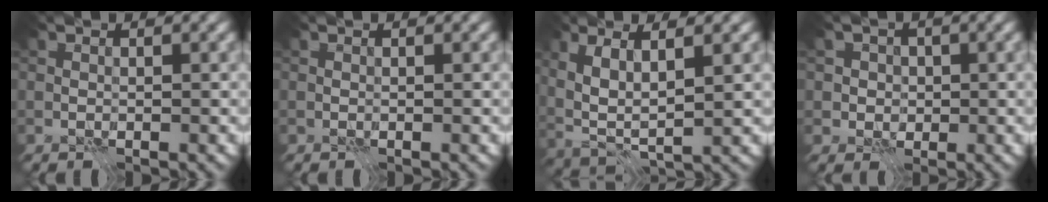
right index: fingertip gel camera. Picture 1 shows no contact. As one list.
[{"total": 0.0}, {"total": 5.4, "force": [1.7, 1.9, 4.8], "torque": [-0.107, -0.005, 0.031]}, {"total": 2.5, "force": [0.2, 2.4, 0.9], "torque": [0.003, 0.004, -0.003]}]